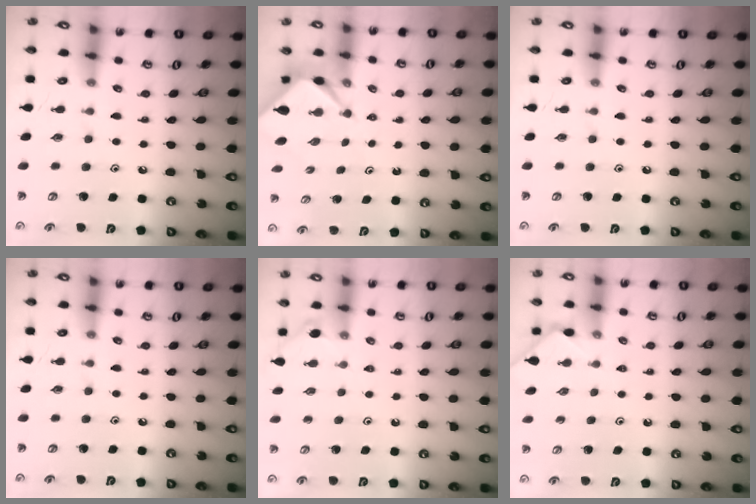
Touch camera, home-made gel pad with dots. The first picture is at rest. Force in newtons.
{"total": 2.6, "press": 2.5, "slide": 0.2}
{"total": 0.0}
{"total": 0.0}
{"total": 2.2, "press": 2.2, "slide": 0.4}
{"total": 1.8, "press": 1.7, "slide": 0.4}